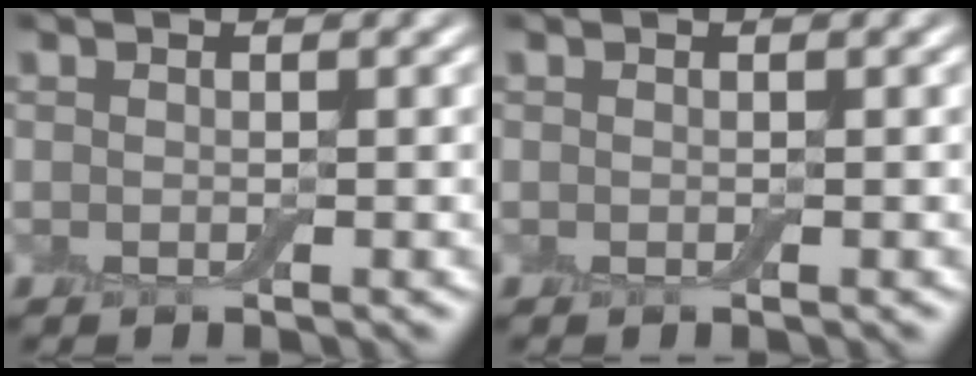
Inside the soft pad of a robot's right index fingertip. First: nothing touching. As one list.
[{"total": 0.0}]